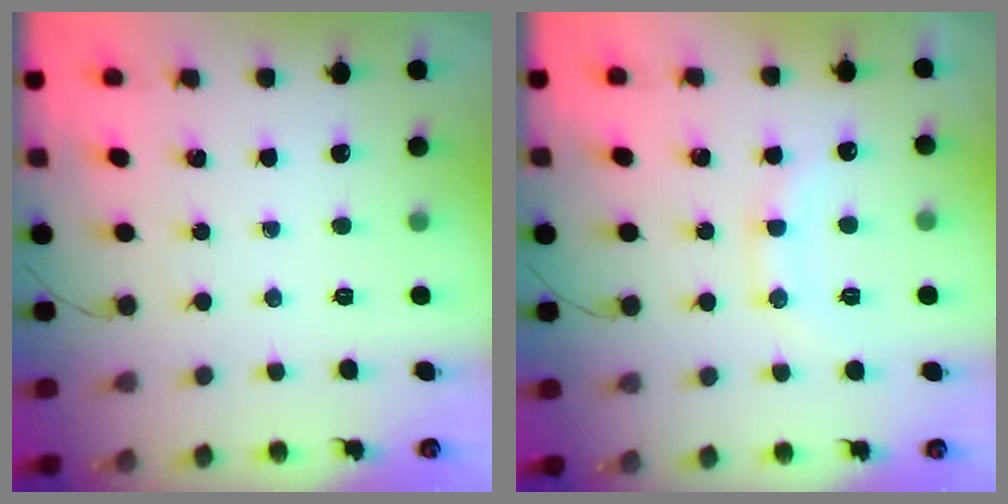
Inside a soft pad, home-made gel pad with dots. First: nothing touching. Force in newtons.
{"total": 10.9, "press": 10.9, "slide": 1.0}